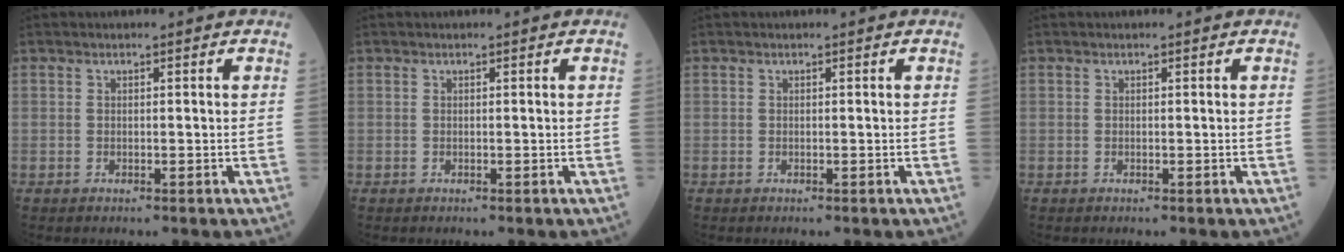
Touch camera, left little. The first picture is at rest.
{"total": 0.0}
{"total": 0.0}
{"total": 0.0}